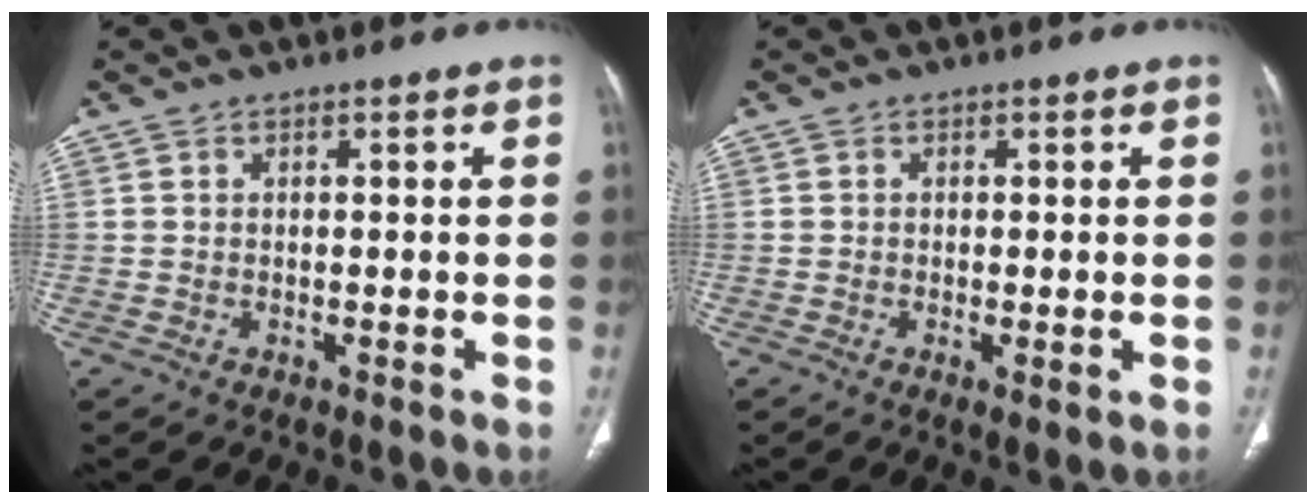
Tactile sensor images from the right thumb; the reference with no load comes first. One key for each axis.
{"total": 1.5, "fx": -0.3, "fy": 0.2, "fz": 1.5, "tx": -0.033, "ty": -0.009, "tz": -0.007}